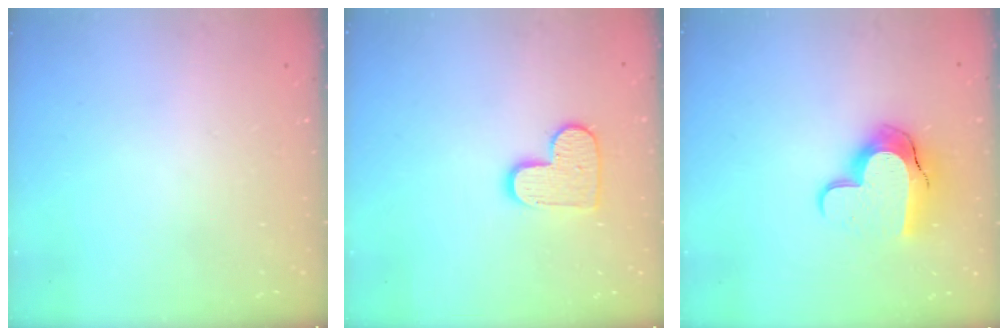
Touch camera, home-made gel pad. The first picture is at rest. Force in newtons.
{"total": 10.6, "press": 10.6, "slide": 0.7}
{"total": 12.9, "press": 12.9, "slide": 0.9}